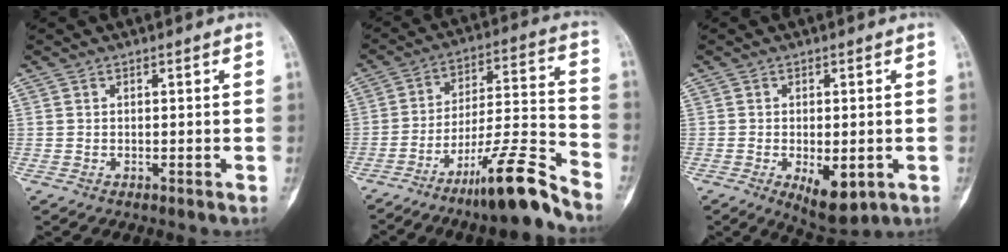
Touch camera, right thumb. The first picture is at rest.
{"total": 15.6, "force": [-11.7, 1.1, 10.3], "torque": [-0.166, 0.093, -0.193]}
{"total": 7.6, "force": [-2.2, 3.5, 6.3], "torque": [-0.086, -0.008, -0.022]}